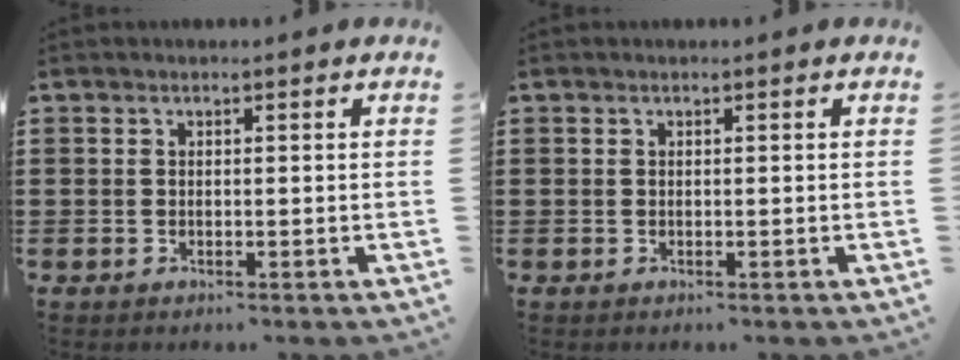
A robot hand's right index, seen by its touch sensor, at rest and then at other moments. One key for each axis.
{"total": 0.0}